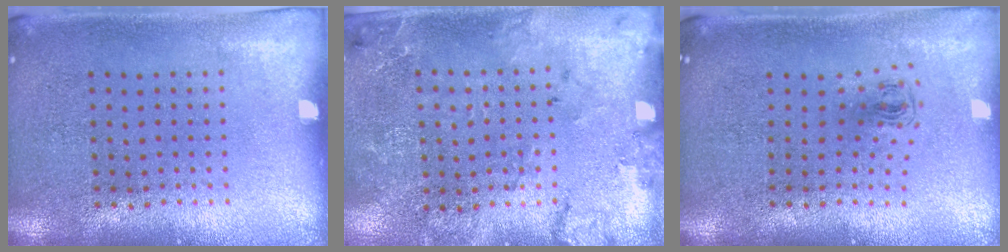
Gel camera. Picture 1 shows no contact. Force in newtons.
{"total": 1.7, "press": 1.6, "slide": 0.5}
{"total": 0.7, "press": 0.4, "slide": 0.6}